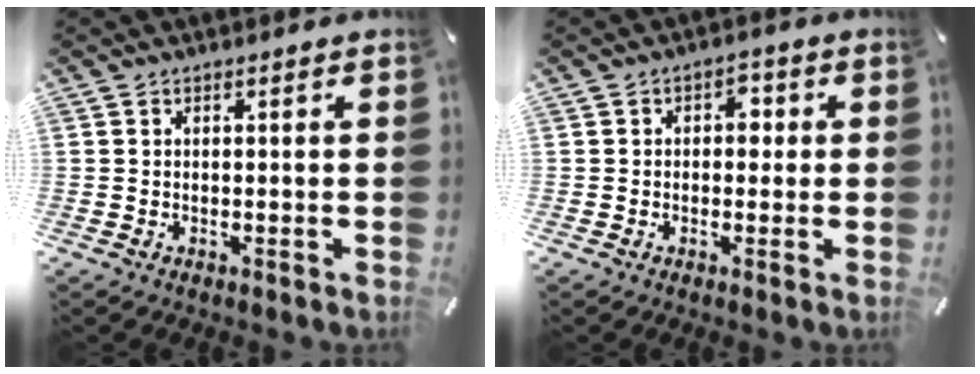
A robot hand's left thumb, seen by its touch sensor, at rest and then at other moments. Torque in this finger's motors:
{"motor_torque": [0.40, 0.56, 0.32, -0.06, 0.00]}